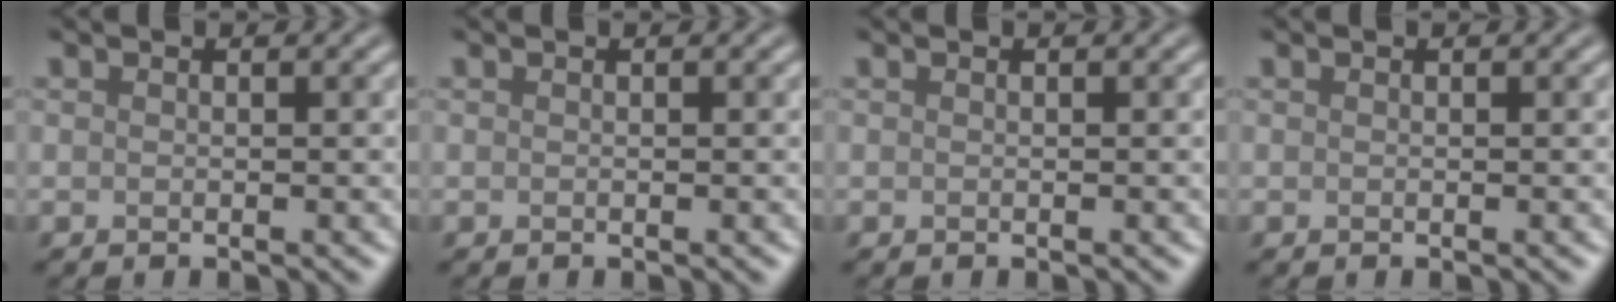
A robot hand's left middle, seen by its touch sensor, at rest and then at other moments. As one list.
[{"total": 0.0}, {"total": 0.0}, {"total": 0.0}]